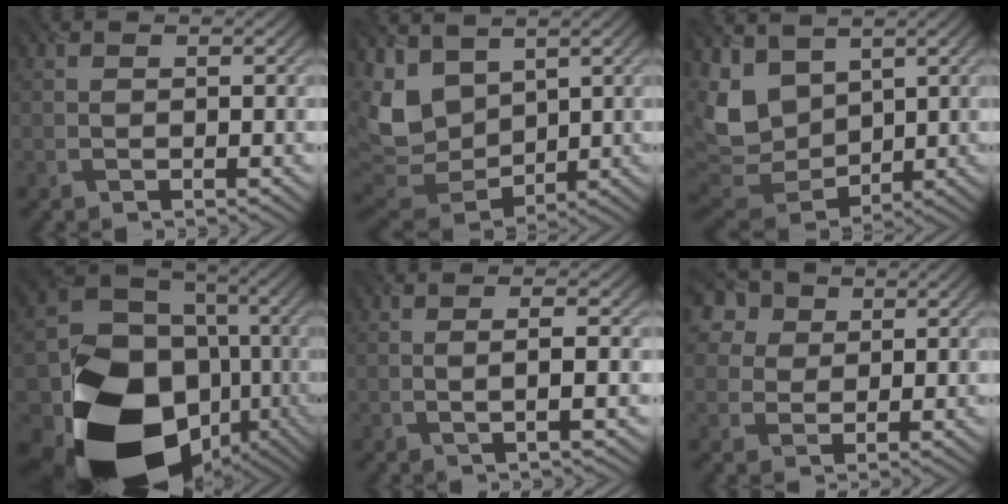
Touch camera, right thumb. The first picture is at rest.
{"total": 10.6, "force": [3.9, 7.4, 6.5], "torque": [-0.192, -0.005, 0.084]}
{"total": 10.4, "force": [3.9, 7.3, 6.4], "torque": [-0.189, -0.005, 0.085]}
{"total": 21.0, "force": [-7.7, 16.6, 10.3], "torque": [-0.230, -0.063, -0.119]}
{"total": 2.7, "force": [0.0, 0.4, 2.7], "torque": [-0.046, 0.006, -0.007]}
{"total": 8.0, "force": [4.5, 5.6, 3.7], "torque": [-0.134, 0.016, 0.078]}